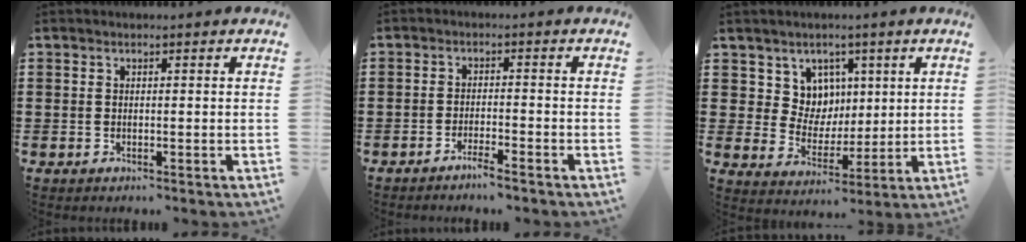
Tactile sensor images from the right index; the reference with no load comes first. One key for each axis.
{"total": 2.4, "fx": -2.2, "fy": -0.4, "fz": 0.9, "tx": -0.016, "ty": 0.000, "tz": -0.043}
{"total": 5.0, "fx": 3.3, "fy": 3.8, "fz": 0.2, "tx": -0.028, "ty": 0.001, "tz": 0.062}